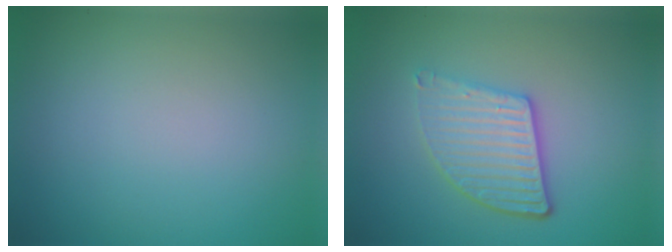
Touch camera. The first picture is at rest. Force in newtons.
{"total": 4.3, "press": 3.5, "slide": 2.6}